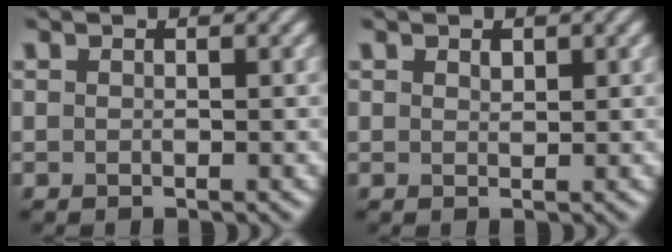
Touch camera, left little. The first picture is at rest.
{"total": 0.7, "force": [0.5, 0.4, 0.4], "torque": [-0.008, -0.002, 0.010]}